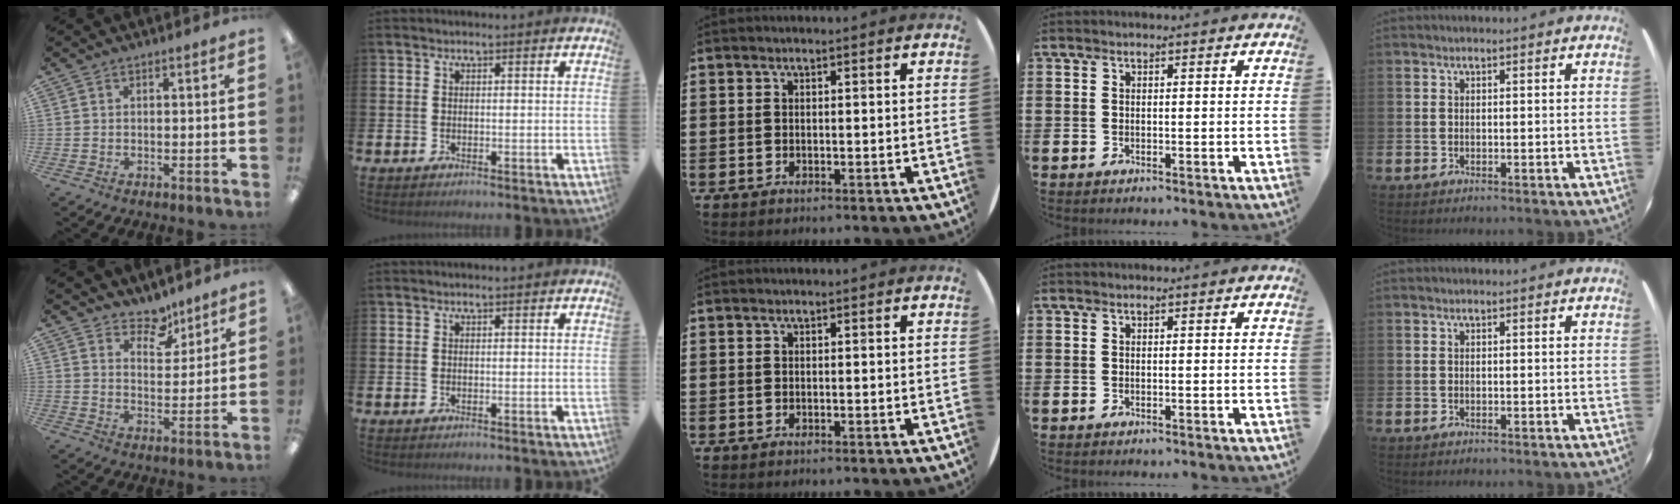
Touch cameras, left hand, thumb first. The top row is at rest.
{"thumb": {"total": 7.2, "force": [6.1, 3.6, 1.5], "torque": [-0.014, -0.046, 0.109]}}